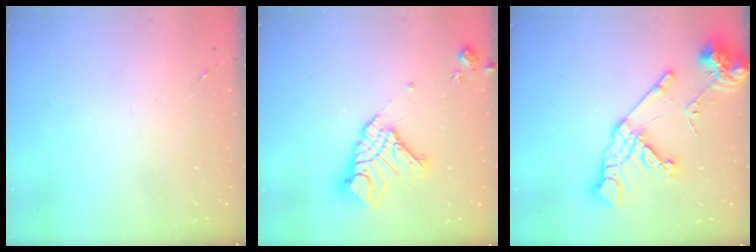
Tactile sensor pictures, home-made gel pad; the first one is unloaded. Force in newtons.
{"total": 15.8, "press": 15.7, "slide": 1.9}
{"total": 16.3, "press": 16.2, "slide": 2.1}